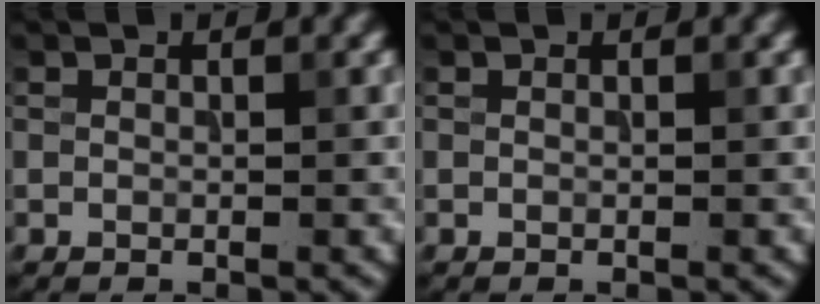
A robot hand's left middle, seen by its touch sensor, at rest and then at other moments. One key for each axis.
{"total": 0.0}